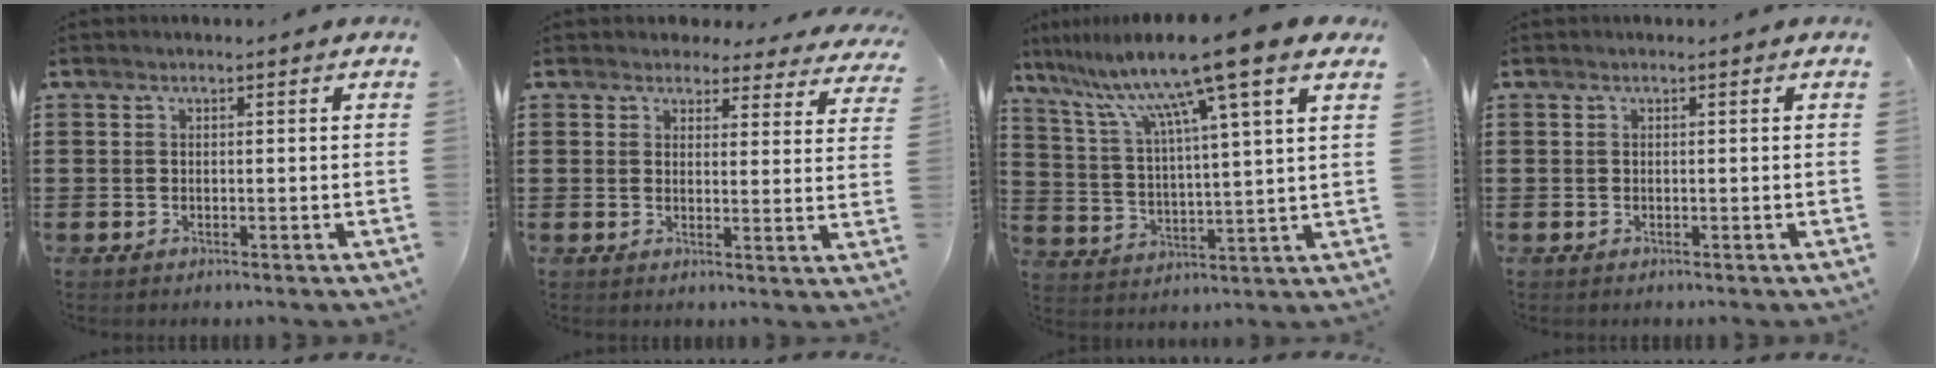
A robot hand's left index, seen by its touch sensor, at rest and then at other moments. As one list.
[{"total": 3.6, "force": [3.5, 1.0, 0.5], "torque": [-0.016, -0.010, 0.062]}, {"total": 13.2, "force": [9.7, -0.6, 8.9], "torque": [-0.195, -0.044, 0.151]}, {"total": 0.0}]